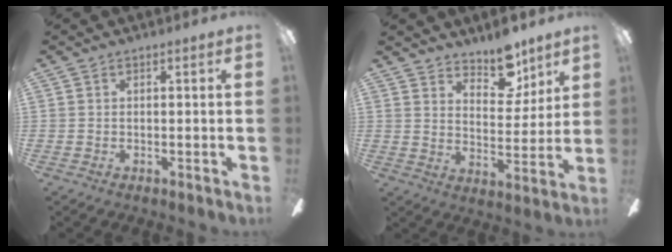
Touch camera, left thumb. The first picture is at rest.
{"total": 9.9, "force": [8.2, 4.3, 3.5], "torque": [-0.040, -0.056, 0.148]}